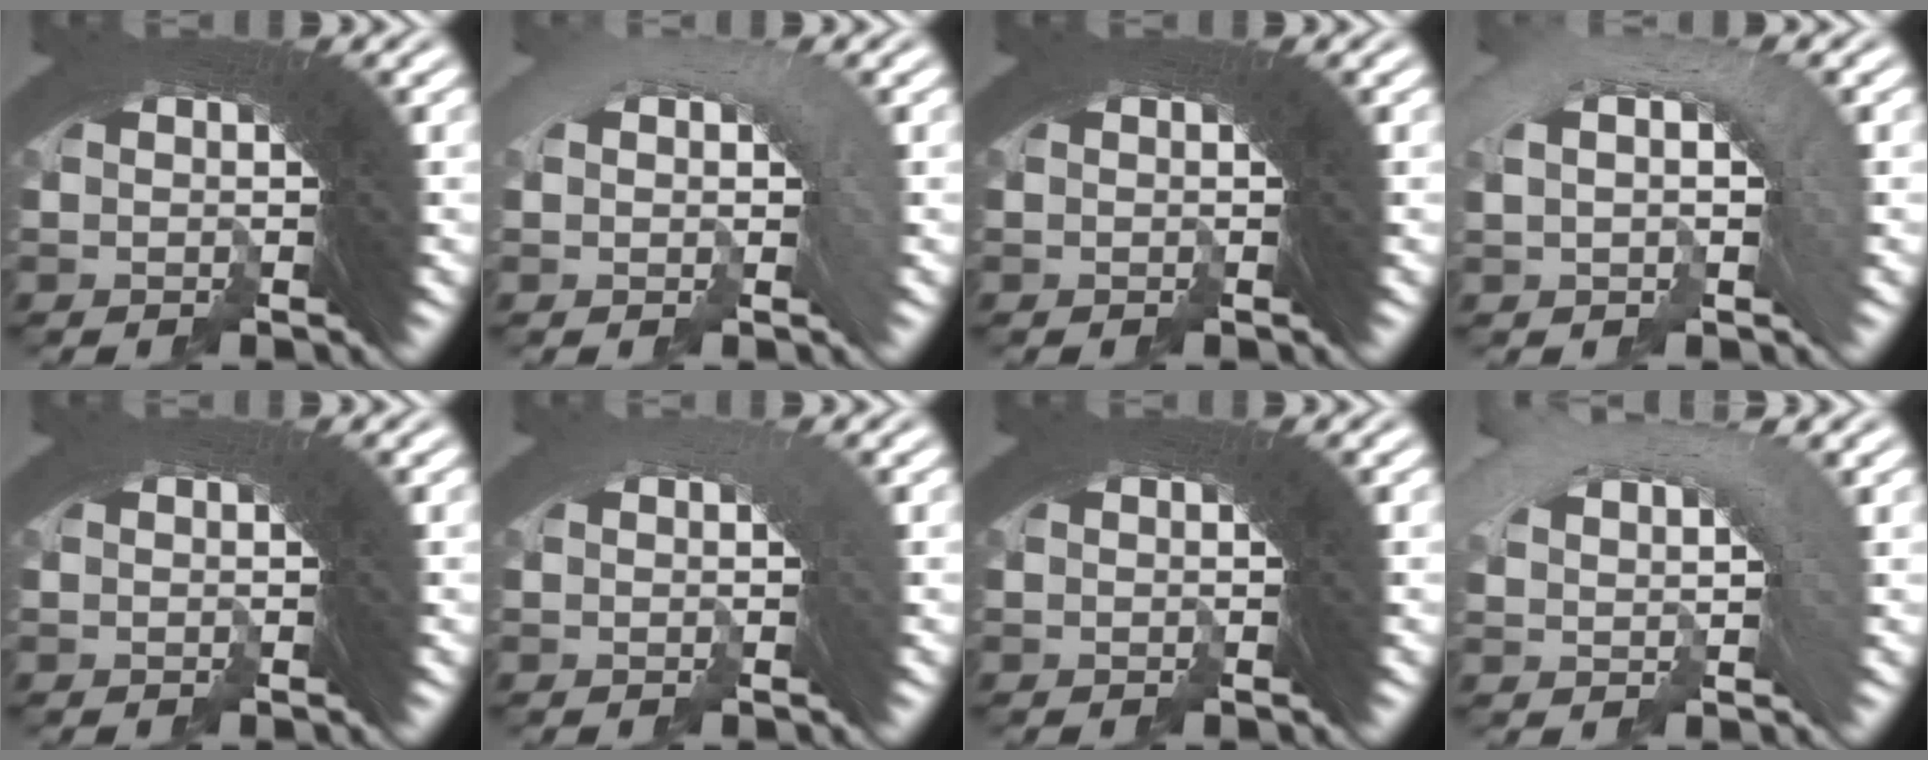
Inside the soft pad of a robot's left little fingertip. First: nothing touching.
{"total": 3.5, "force": [-3.1, 0.7, -1.5], "torque": [0.024, -0.010, -0.045]}
{"total": 0.0}
{"total": 3.5, "force": [-3.0, 1.6, -0.4], "torque": [0.008, 0.008, -0.053]}
{"total": 0.8, "force": [-0.4, -0.4, -0.6], "torque": [0.007, -0.004, -0.005]}
{"total": 3.4, "force": [-2.0, -1.3, -2.4], "torque": [0.031, -0.013, -0.023]}
{"total": 0.0}
{"total": 3.1, "force": [-2.3, 2.1, -0.1], "torque": [-0.005, -0.003, -0.037]}